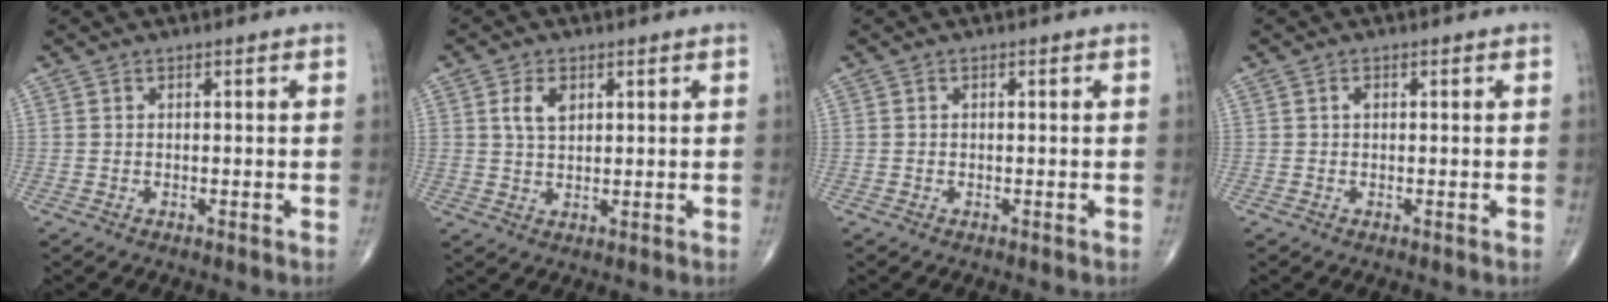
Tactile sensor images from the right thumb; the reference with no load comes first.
{"total": 4.5, "force": [1.6, 2.7, 3.1], "torque": [-0.052, -0.005, 0.032]}
{"total": 0.0}
{"total": 0.8, "force": [0.1, 0.5, 0.6], "torque": [-0.010, 0.001, 0.001]}